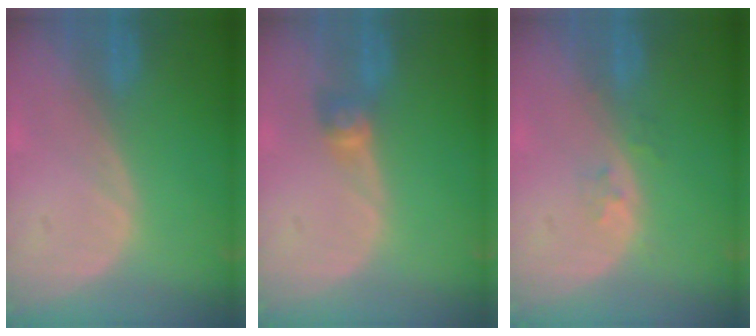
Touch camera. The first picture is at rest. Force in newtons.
{"total": 2.6, "press": 2.4, "slide": 1.0}
{"total": 1.9, "press": 1.4, "slide": 1.2}